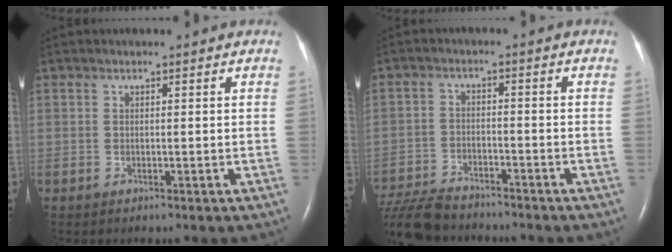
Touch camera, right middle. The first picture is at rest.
{"total": 10.8, "force": [-9.9, 2.5, 3.7], "torque": [-0.073, -0.013, -0.165]}